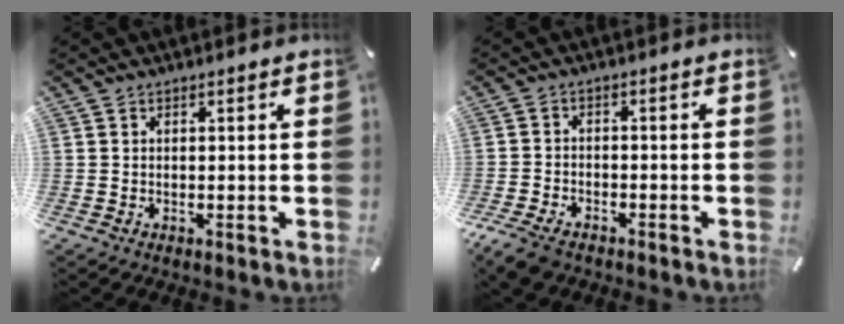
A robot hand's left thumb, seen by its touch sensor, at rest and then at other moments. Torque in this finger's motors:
{"motor_torque": [-0.20, 1.34, 0.89, 0.81, 0.25]}